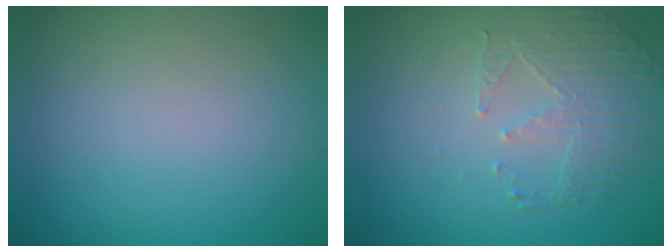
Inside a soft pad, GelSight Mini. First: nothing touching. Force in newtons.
{"total": 2.2, "press": 1.8, "slide": 1.2}